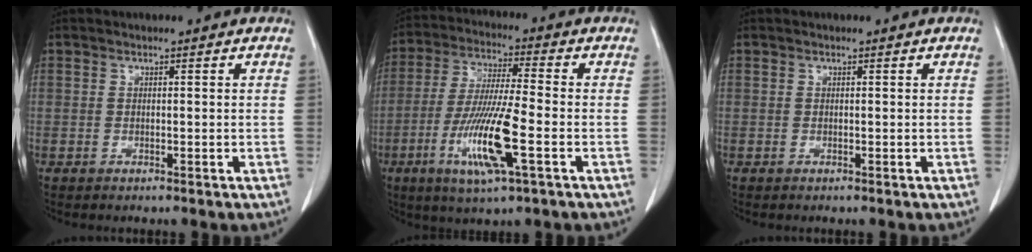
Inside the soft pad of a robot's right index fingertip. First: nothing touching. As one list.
[{"total": 12.9, "force": [-4.3, 0.7, 12.2], "torque": [-0.245, -0.020, -0.081]}, {"total": 0.0}]